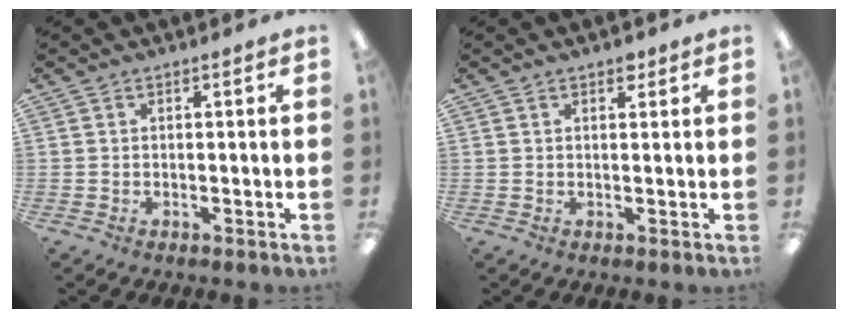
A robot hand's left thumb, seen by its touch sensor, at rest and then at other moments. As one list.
[{"total": 2.1, "force": [1.4, 1.1, 1.0], "torque": [-0.006, -0.004, 0.021]}]